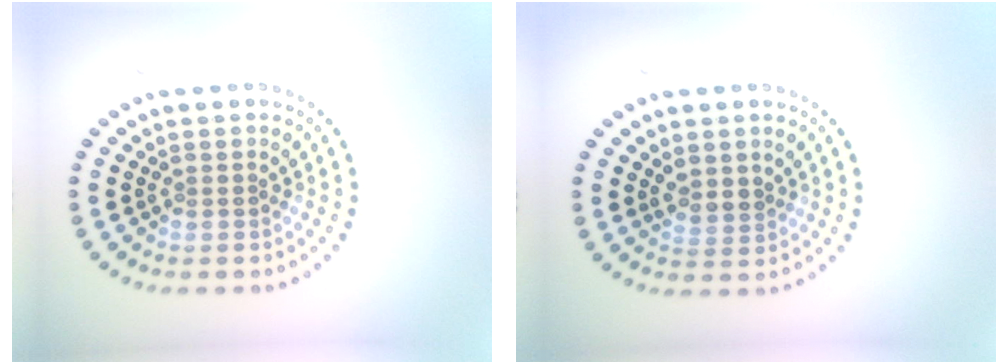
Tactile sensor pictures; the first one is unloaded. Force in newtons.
{"total": 1.4, "press": 1.1, "slide": 0.8}